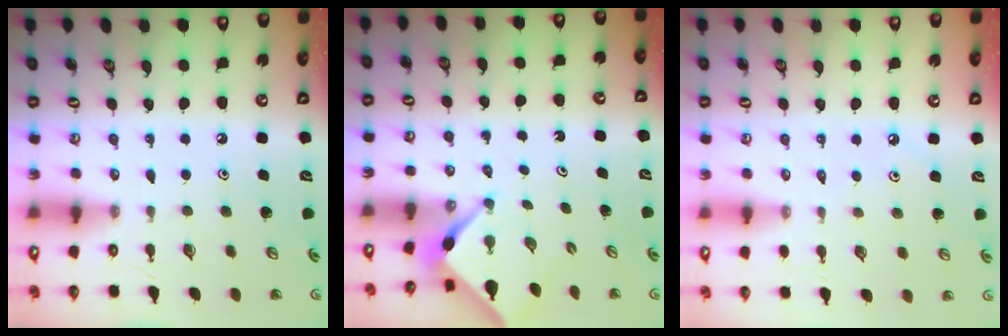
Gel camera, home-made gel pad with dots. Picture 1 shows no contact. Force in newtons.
{"total": 3.2, "press": 3.2, "slide": 0.4}
{"total": 1.6, "press": 1.6, "slide": 0.3}